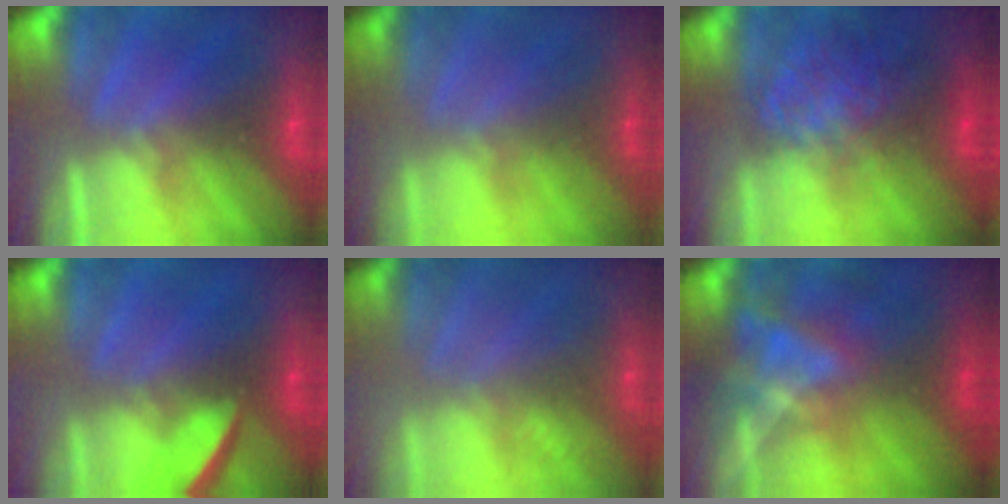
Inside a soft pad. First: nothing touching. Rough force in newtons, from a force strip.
{"total": 1.7}
{"total": 10.2}
{"total": 5.8}
{"total": 2.5}
{"total": 4.6}